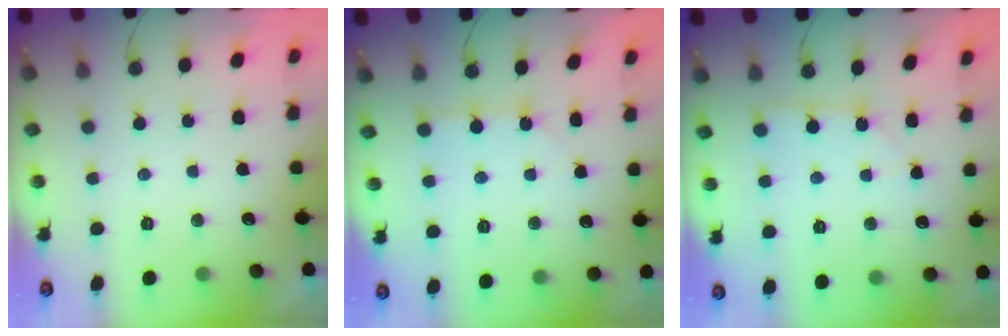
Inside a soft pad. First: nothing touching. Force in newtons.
{"total": 2.4, "press": 2.4, "slide": 0.3}
{"total": 2.4, "press": 2.4, "slide": 0.2}